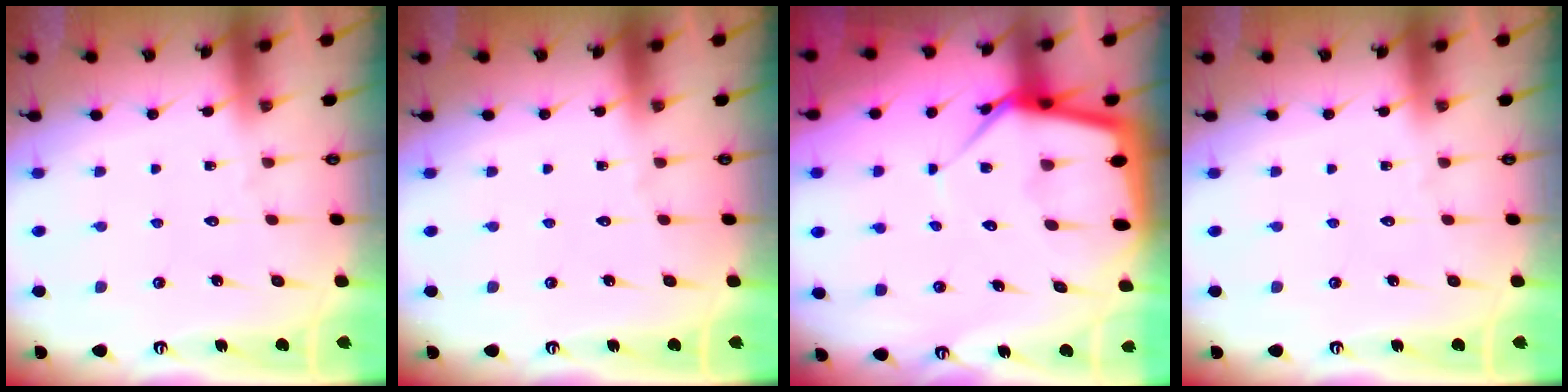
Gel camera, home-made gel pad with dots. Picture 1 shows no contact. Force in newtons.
{"total": 0.0}
{"total": 10.5, "press": 10.4, "slide": 0.9}
{"total": 0.0}